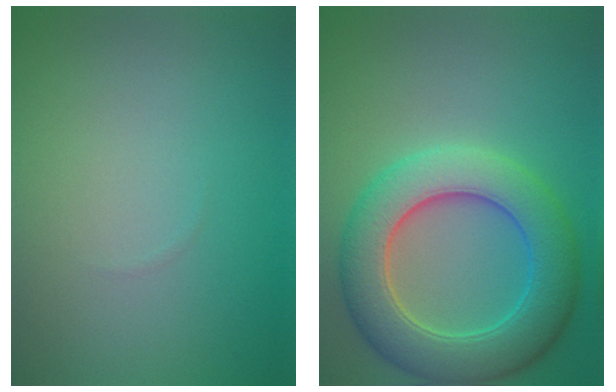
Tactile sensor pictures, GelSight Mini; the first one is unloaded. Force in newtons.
{"total": 7.9, "press": 7.9, "slide": 0.4}